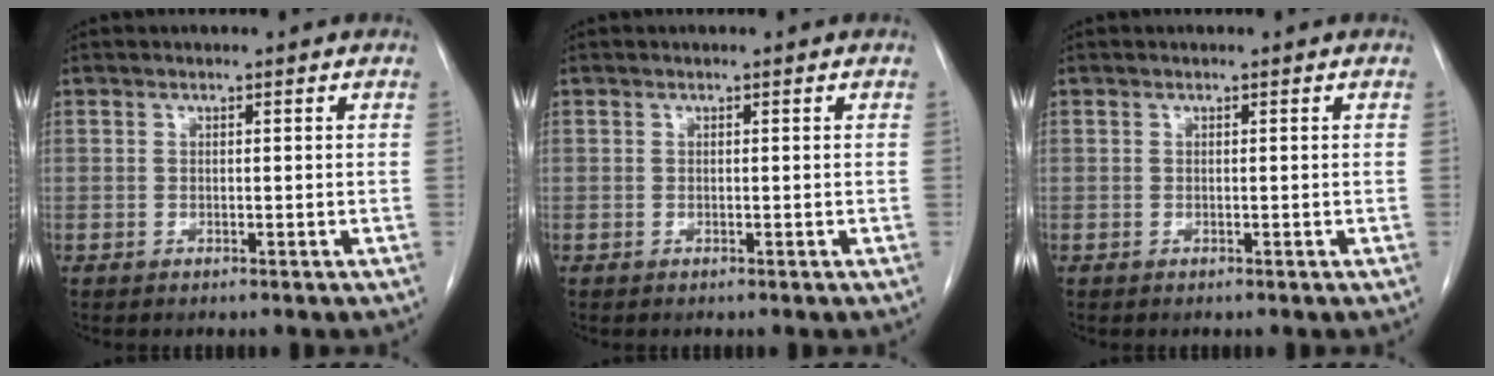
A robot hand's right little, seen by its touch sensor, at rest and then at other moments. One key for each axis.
{"total": 0.0}
{"total": 0.0}